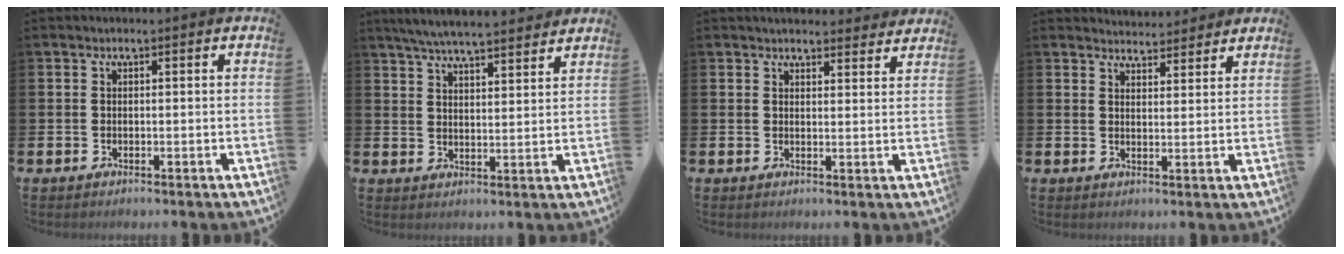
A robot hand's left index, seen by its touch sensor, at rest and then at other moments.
{"total": 6.0, "force": [5.8, 0.3, 1.4], "torque": [-0.040, -0.032, 0.103]}
{"total": 3.4, "force": [3.3, 0.6, 0.0], "torque": [0.004, -0.021, 0.060]}
{"total": 3.8, "force": [3.8, 0.6, -0.2], "torque": [0.007, -0.027, 0.068]}